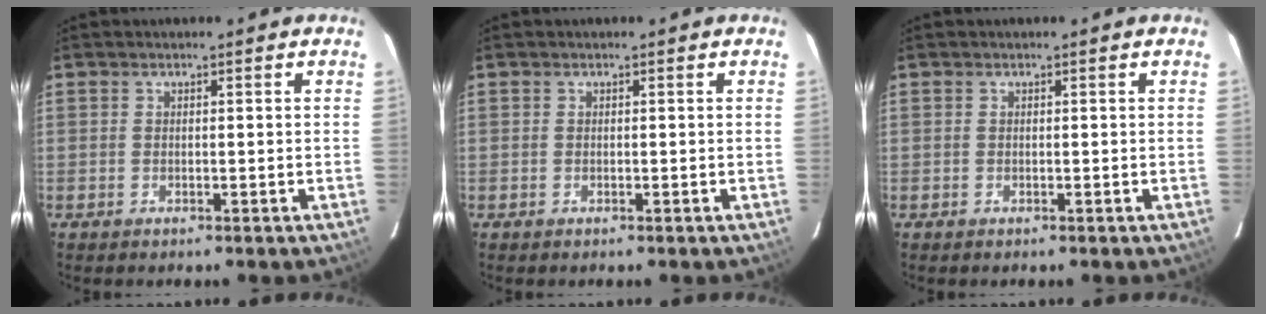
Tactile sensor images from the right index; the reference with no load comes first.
{"total": 0.0}
{"total": 0.0}